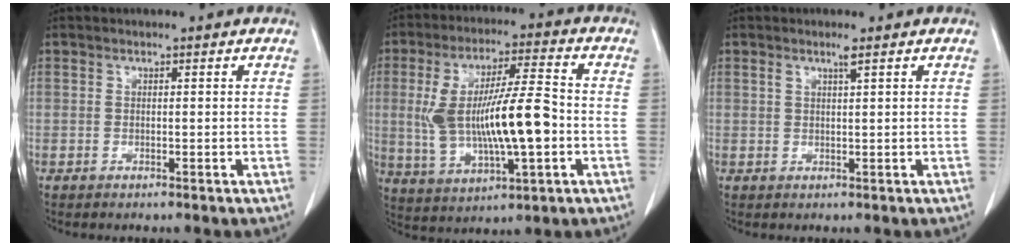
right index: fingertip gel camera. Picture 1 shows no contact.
{"total": 15.3, "force": [-1.2, 3.3, 14.9], "torque": [-0.295, 0.009, -0.012]}
{"total": 1.5, "force": [0.9, -0.2, 1.2], "torque": [-0.026, 0.002, 0.018]}